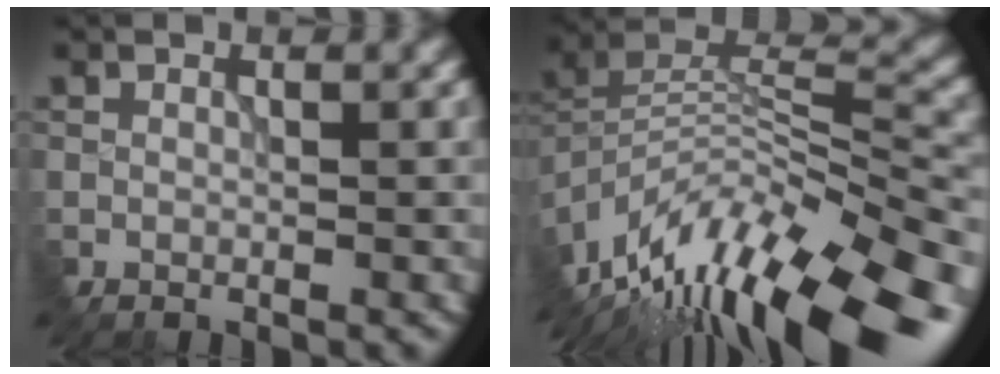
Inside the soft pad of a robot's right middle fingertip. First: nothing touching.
{"total": 13.9, "force": [-9.0, 4.8, 9.5], "torque": [-0.190, 0.021, -0.147]}